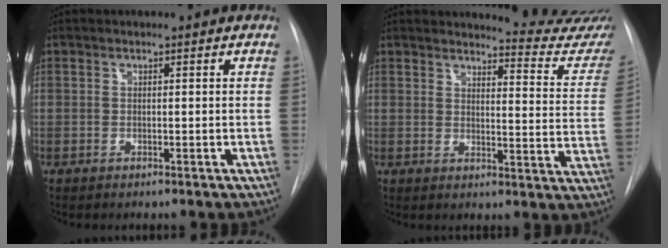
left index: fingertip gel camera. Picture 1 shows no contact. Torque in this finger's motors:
{"motor_torque": [0.97, -1.17, -0.06, -0.01]}